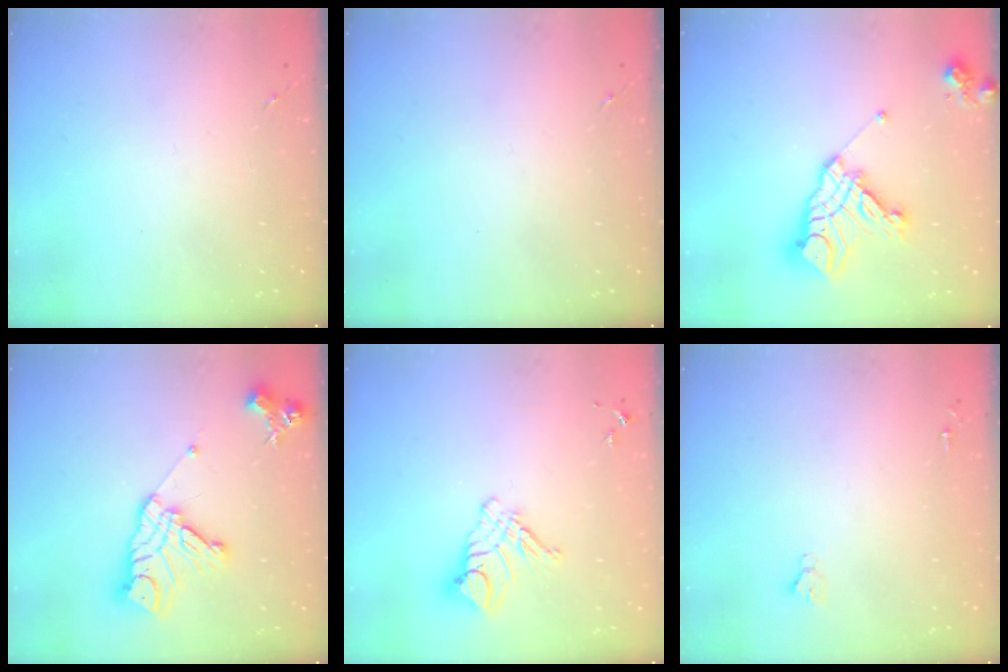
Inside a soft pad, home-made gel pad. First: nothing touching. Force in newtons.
{"total": 0.0}
{"total": 16.6, "press": 16.5, "slide": 2.1}
{"total": 16.3, "press": 16.2, "slide": 1.4}
{"total": 10.7, "press": 10.6, "slide": 1.1}
{"total": 2.7, "press": 2.7, "slide": 0.0}